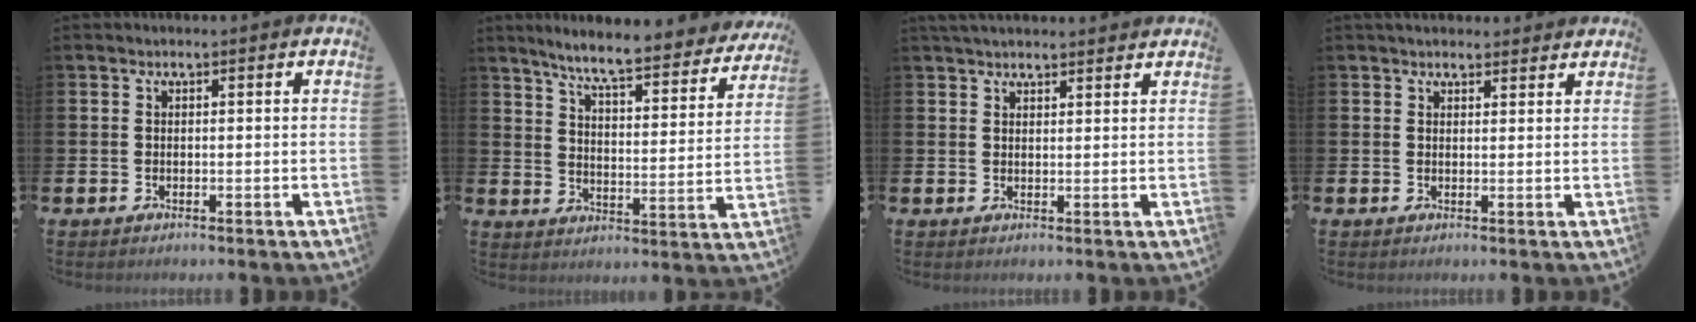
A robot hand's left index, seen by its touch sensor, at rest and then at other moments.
{"total": 7.2, "force": [6.5, 0.5, 3.0], "torque": [-0.080, -0.047, 0.107]}
{"total": 2.7, "force": [2.6, 0.6, 0.6], "torque": [-0.009, -0.009, 0.046]}
{"total": 2.1, "force": [2.0, 0.6, 0.2], "torque": [0.002, -0.007, 0.035]}